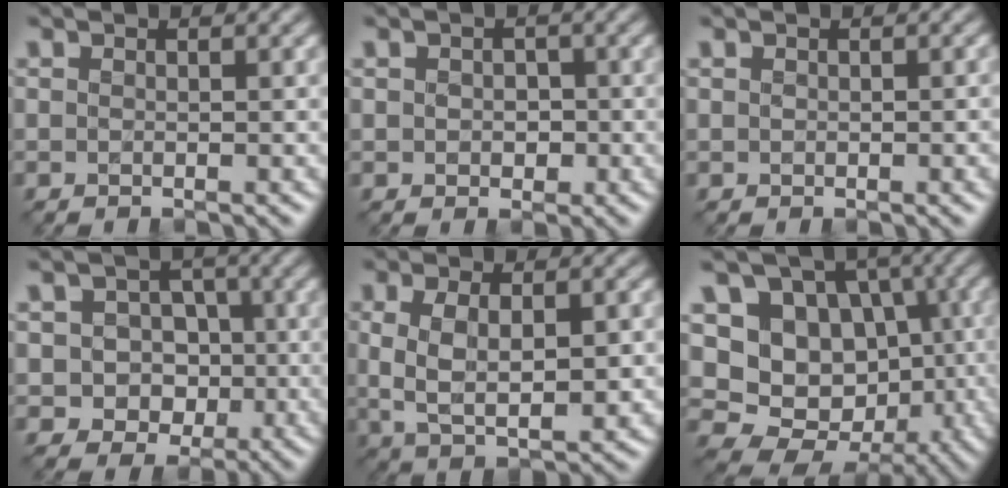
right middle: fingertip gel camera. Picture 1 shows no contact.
{"total": 1.6, "force": [-0.1, 1.3, 0.8], "torque": [-0.013, -0.003, -0.002]}
{"total": 1.7, "force": [-0.1, 1.0, 1.4], "torque": [-0.020, -0.003, 0.001]}
{"total": 4.8, "force": [-0.7, 4.3, 2.1], "torque": [-0.008, 0.004, -0.025]}
{"total": 6.1, "force": [-0.1, 2.9, 5.3], "torque": [-0.104, -0.006, 0.005]}
{"total": 12.1, "force": [-1.0, 10.2, 6.3], "torque": [-0.106, -0.008, -0.020]}